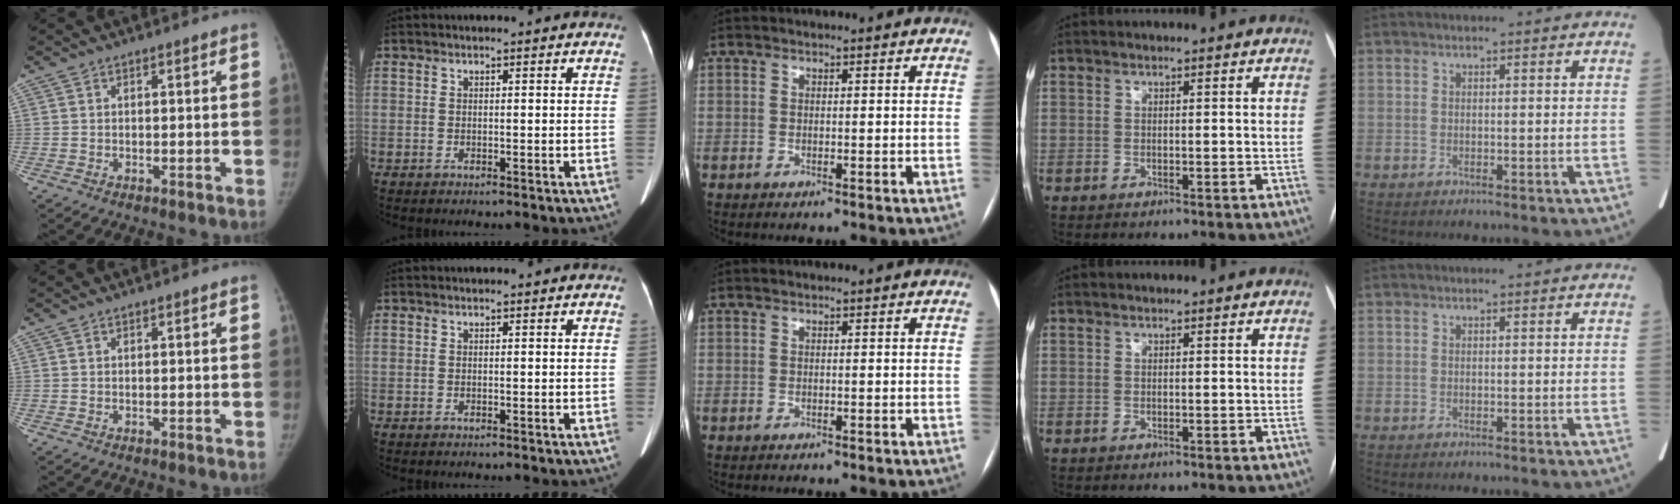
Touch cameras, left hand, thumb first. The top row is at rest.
{}